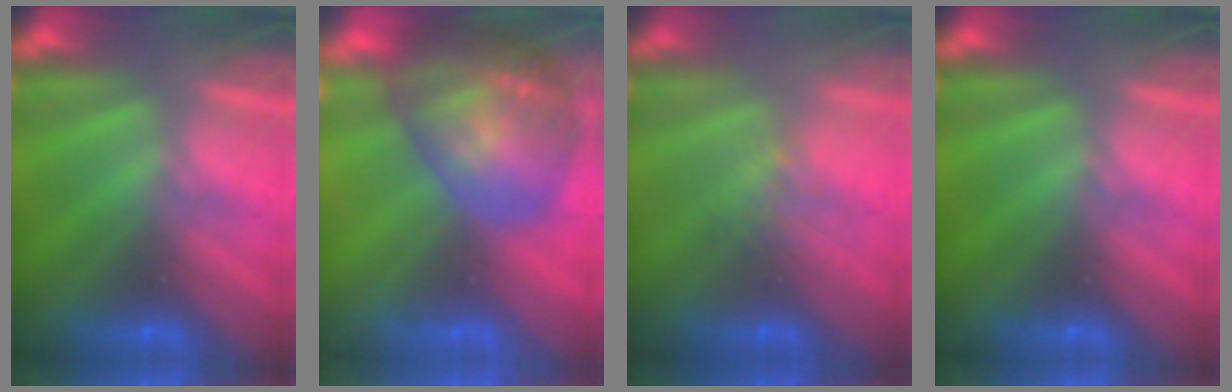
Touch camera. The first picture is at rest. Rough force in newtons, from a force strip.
{"total": 7.9}
{"total": 1.1}
{"total": 0.0}